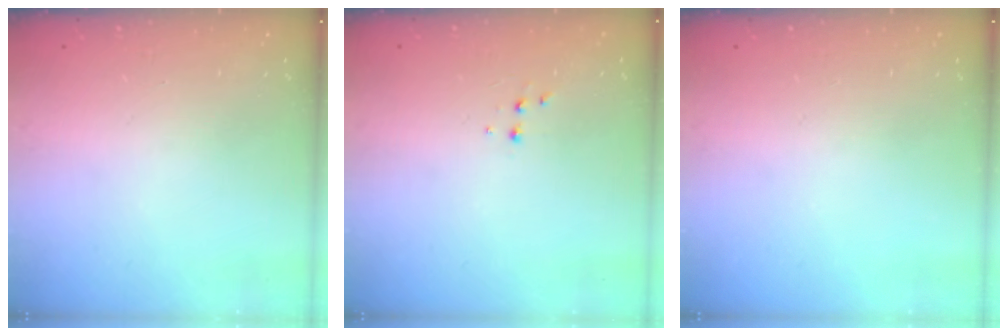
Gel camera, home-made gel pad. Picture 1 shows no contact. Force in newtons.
{"total": 1.9, "press": 1.9, "slide": 0.2}
{"total": 0.0}